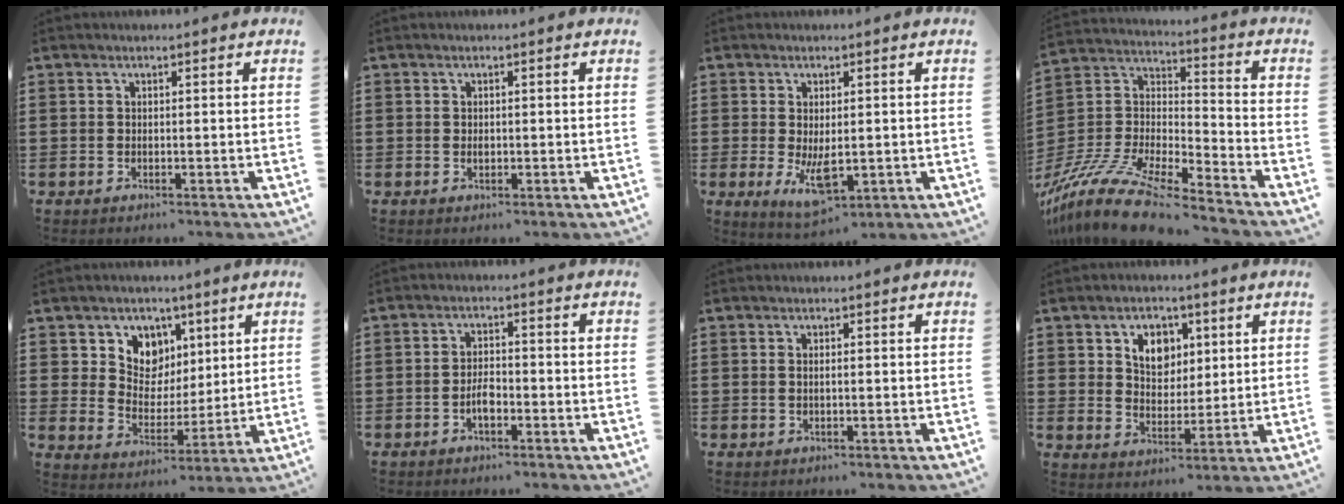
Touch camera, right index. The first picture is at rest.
{"total": 0.7, "force": [-0.1, 0.5, 0.5], "torque": [-0.011, 0.001, -0.001]}
{"total": 6.0, "force": [-0.7, 2.6, 5.3], "torque": [-0.094, -0.013, -0.013]}
{"total": 13.1, "force": [-11.5, 1.4, 6.2], "torque": [-0.137, 0.017, -0.227]}
{"total": 6.6, "force": [3.8, 5.4, 0.6], "torque": [-0.047, -0.020, 0.068]}
{"total": 3.3, "force": [-1.3, 1.3, 2.7], "torque": [-0.064, 0.001, -0.029]}
{"total": 0.7, "force": [0.3, -0.1, 0.7], "torque": [-0.013, -0.002, 0.006]}
{"total": 5.7, "force": [2.7, 4.2, 2.8], "torque": [-0.057, 0.010, 0.046]}